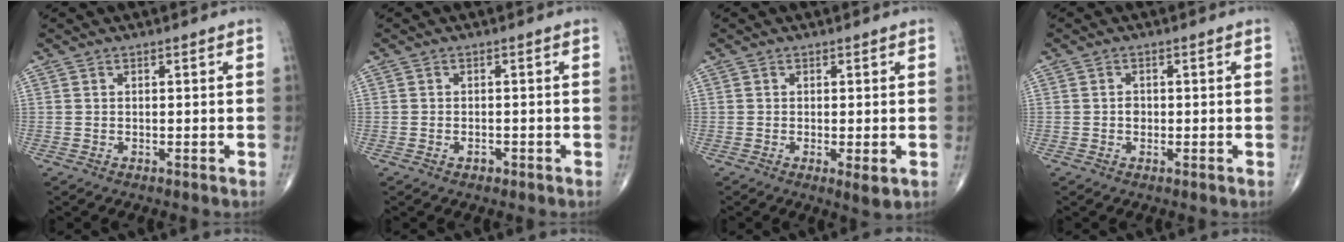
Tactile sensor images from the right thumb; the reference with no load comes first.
{"total": 1.1, "force": [-0.7, 0.7, 0.5], "torque": [-0.005, 0.006, -0.009]}
{"total": 2.8, "force": [-0.7, 0.8, 2.6], "torque": [-0.047, -0.011, -0.012]}
{"total": 1.4, "force": [-0.2, 1.1, 0.7], "torque": [-0.005, 0.004, -0.005]}